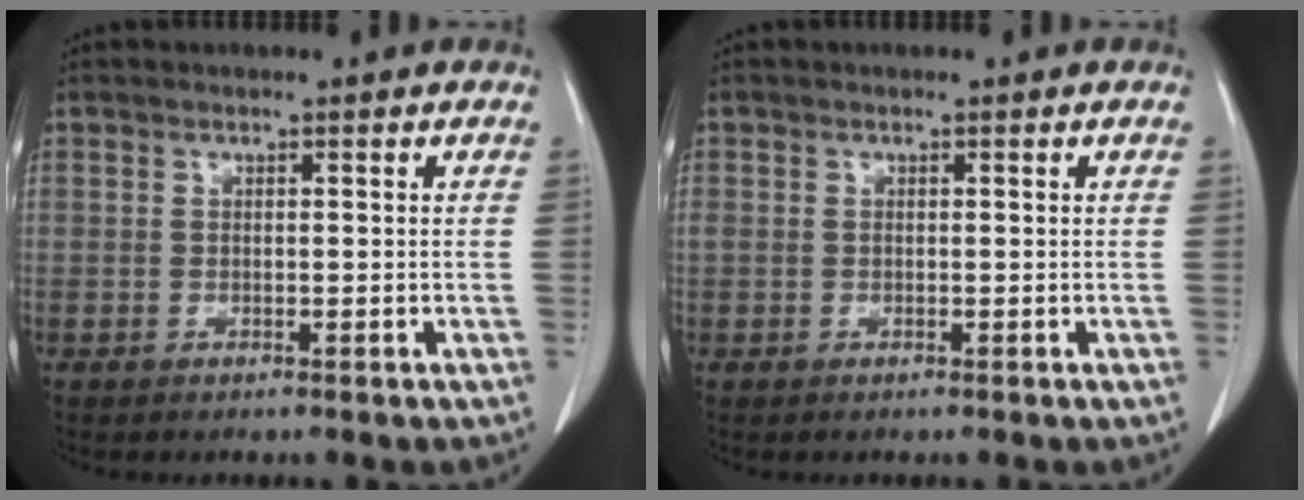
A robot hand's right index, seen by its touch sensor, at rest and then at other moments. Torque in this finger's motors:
{"motor_torque": [0.64, 0.34, 0.31, 0.05]}